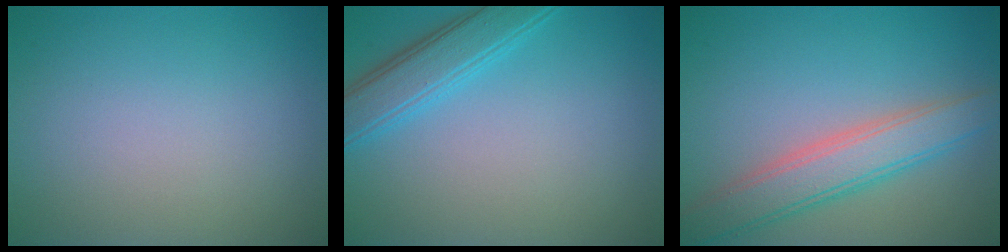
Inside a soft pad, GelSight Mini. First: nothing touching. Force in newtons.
{"total": 3.8, "press": 3.8, "slide": 0.1}
{"total": 4.9, "press": 4.9, "slide": 0.3}